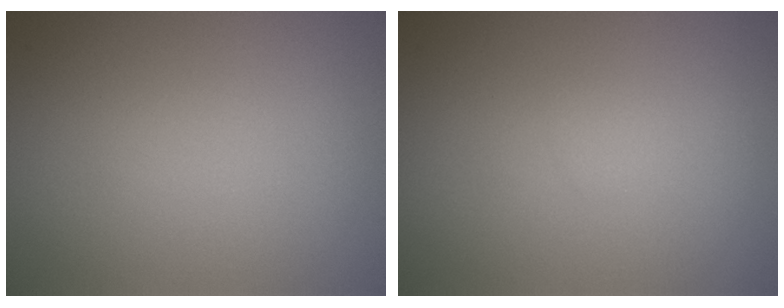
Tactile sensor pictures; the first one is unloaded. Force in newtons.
{"total": 0.5, "press": 0.5, "slide": 0.0}